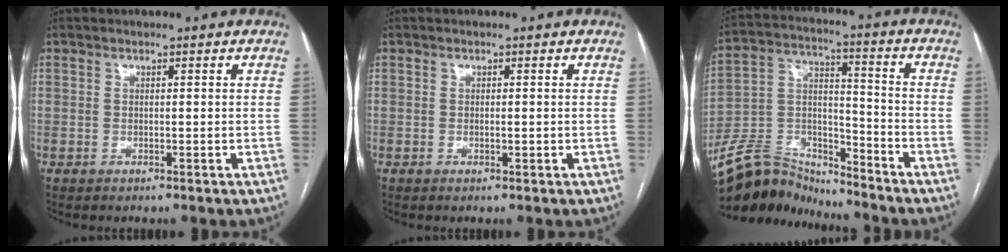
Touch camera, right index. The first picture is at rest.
{"total": 0.6, "force": [-0.1, 0.1, 0.6], "torque": [-0.010, 0.000, 0.001]}
{"total": 12.6, "force": [-12.3, 2.6, 1.1], "torque": [-0.023, 0.047, -0.231]}